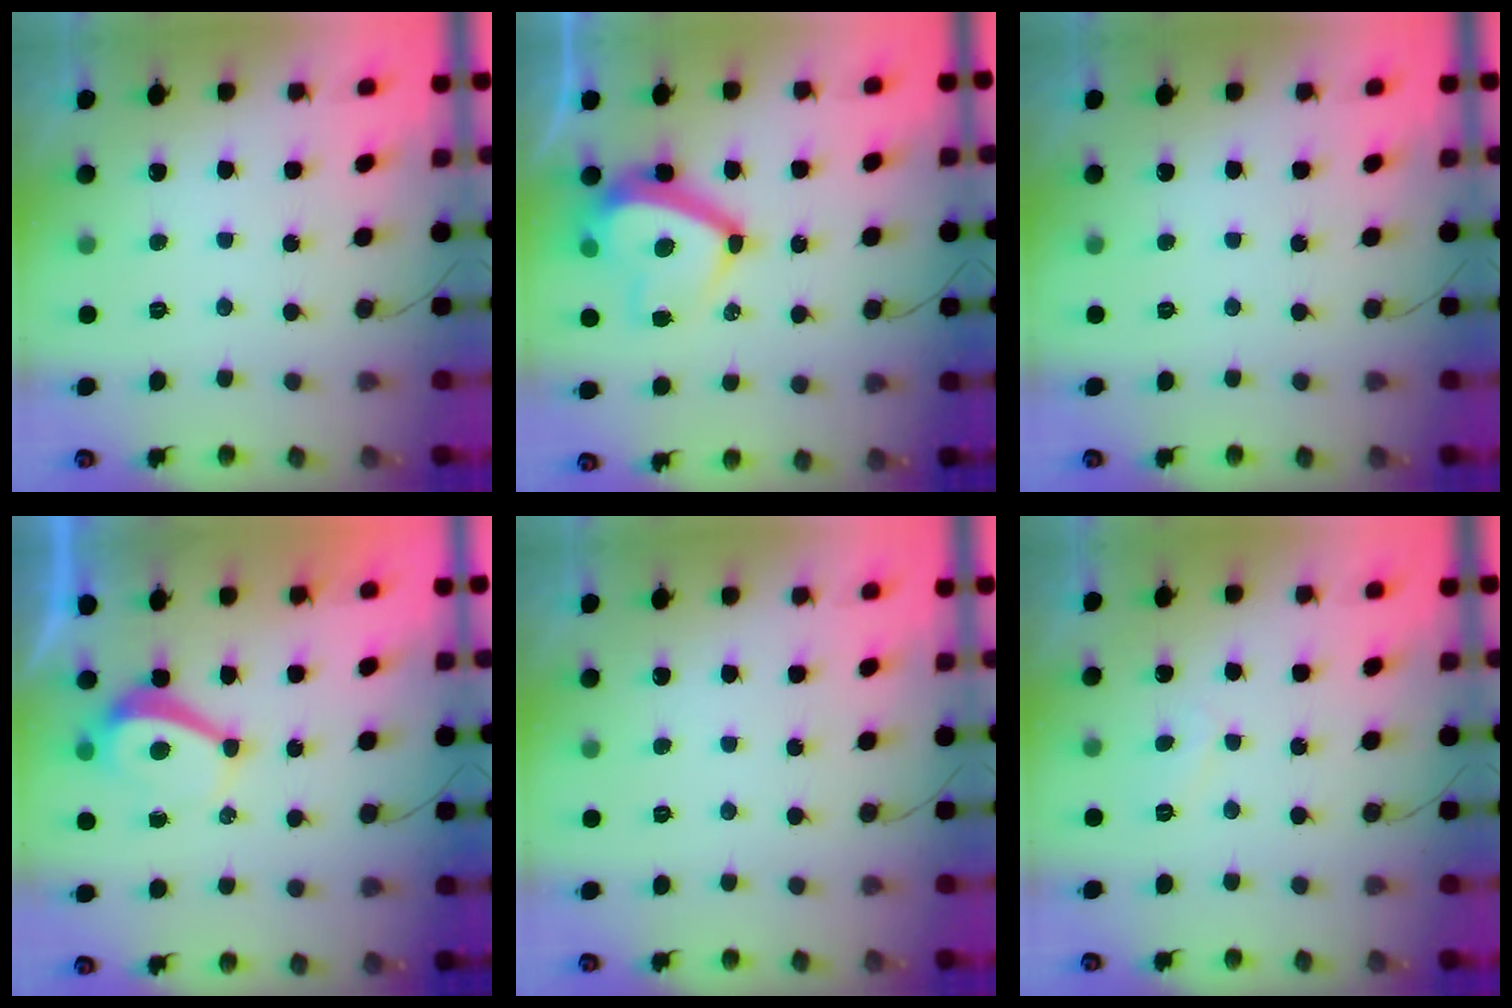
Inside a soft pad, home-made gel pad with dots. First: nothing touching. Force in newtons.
{"total": 12.7, "press": 12.7, "slide": 1.4}
{"total": 0.0}
{"total": 4.0, "press": 4.0, "slide": 0.6}
{"total": 0.0}
{"total": 3.0, "press": 2.9, "slide": 0.3}